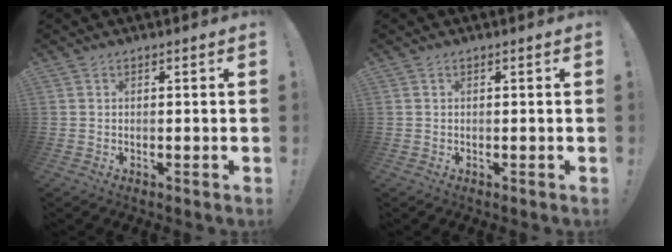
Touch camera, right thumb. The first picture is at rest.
{"total": 0.0}